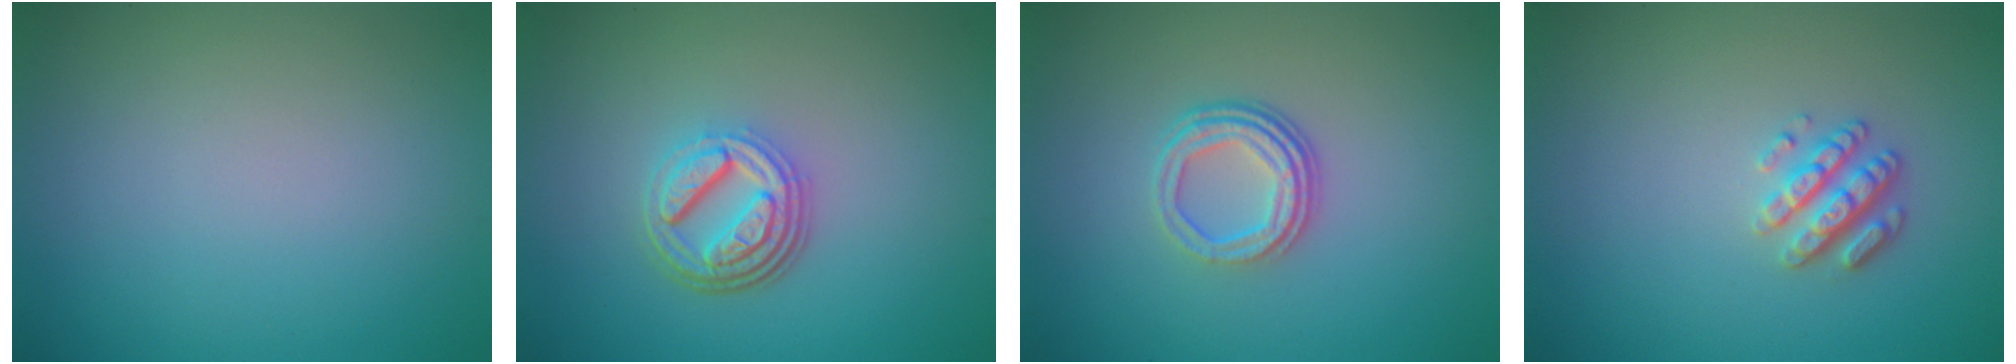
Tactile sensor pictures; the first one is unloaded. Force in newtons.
{"total": 4.7, "press": 3.5, "slide": 3.1}
{"total": 3.5, "press": 2.5, "slide": 2.5}
{"total": 2.8, "press": 2.5, "slide": 1.0}